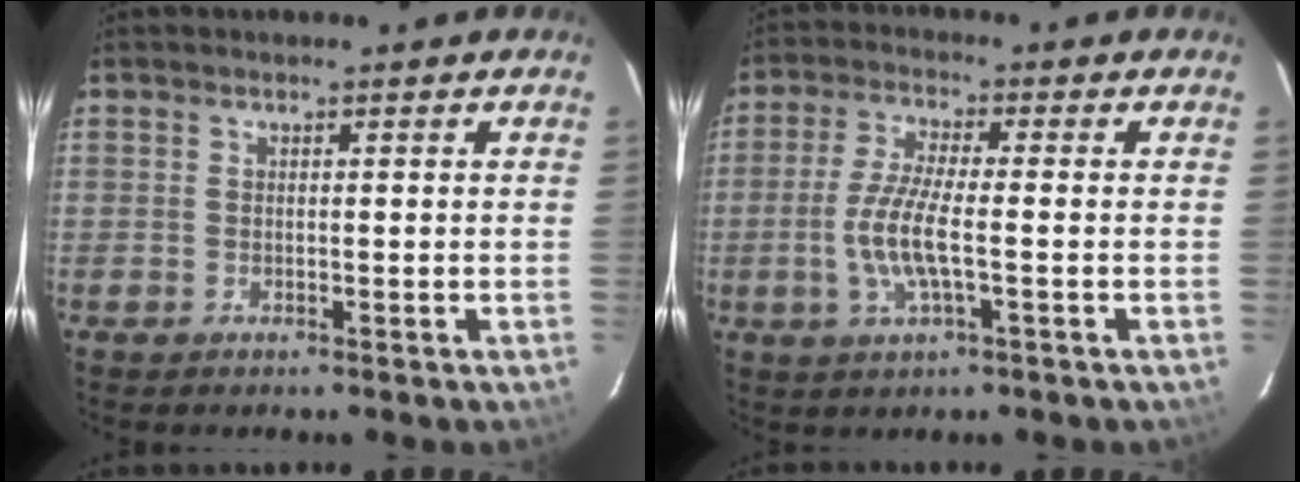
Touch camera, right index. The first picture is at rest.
{"total": 8.2, "force": [-1.7, 1.9, 7.8], "torque": [-0.160, -0.005, -0.038]}